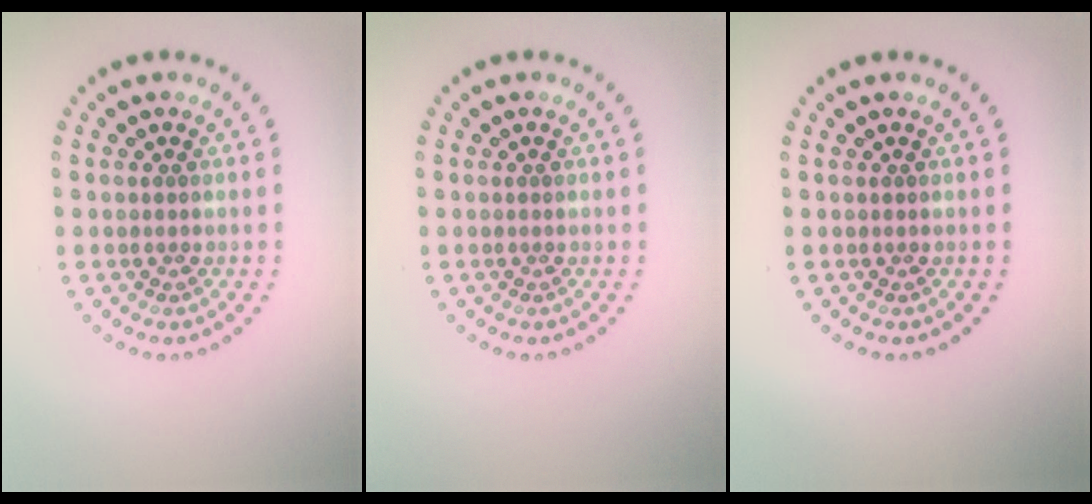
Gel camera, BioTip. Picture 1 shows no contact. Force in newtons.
{"total": 0.0}
{"total": 0.0}